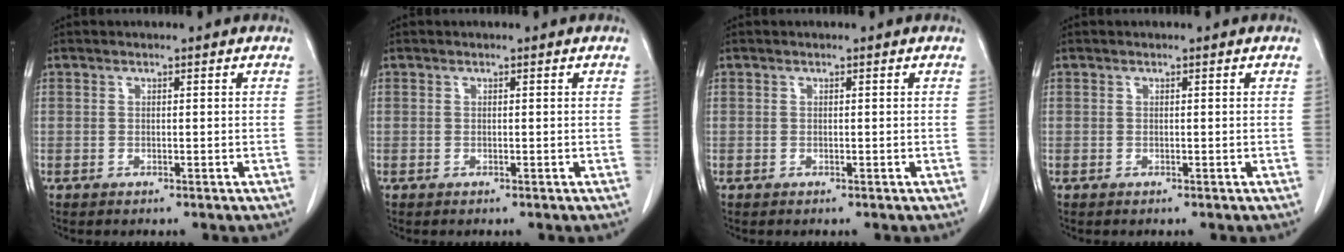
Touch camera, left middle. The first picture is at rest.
{"total": 0.0}
{"total": 0.0}
{"total": 0.0}